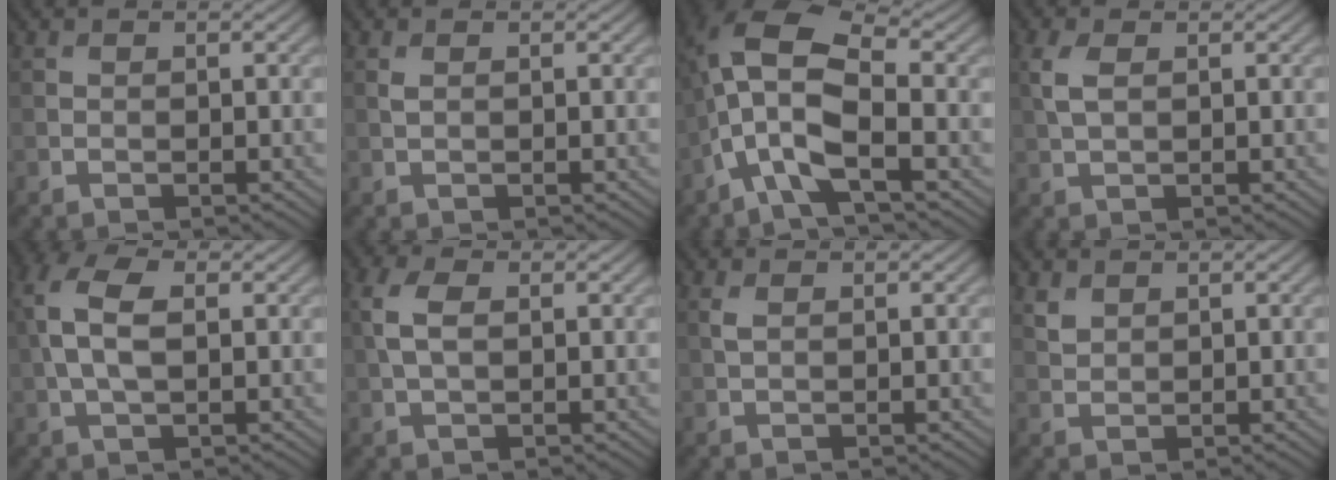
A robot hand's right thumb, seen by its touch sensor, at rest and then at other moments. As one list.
[{"total": 0.7, "force": [0.3, 0.2, 0.6], "torque": [-0.017, 0.001, 0.006]}, {"total": 10.0, "force": [-2.4, 3.7, 9.0], "torque": [-0.192, 0.016, -0.066]}, {"total": 3.0, "force": [0.8, 1.6, 2.4], "torque": [-0.067, 0.003, 0.017]}, {"total": 7.1, "force": [0.9, 3.6, 6.1], "torque": [-0.148, 0.015, 0.008]}, {"total": 3.9, "force": [0.6, 2.0, 3.2], "torque": [-0.086, 0.005, 0.009]}, {"total": 1.1, "force": [0.4, 0.4, 0.9], "torque": [-0.028, 0.001, 0.009]}, {"total": 1.7, "force": [1.2, 1.0, 0.6], "torque": [-0.020, -0.002, 0.029]}]